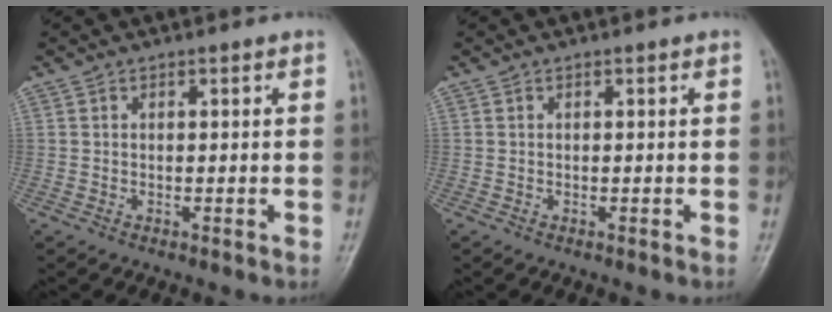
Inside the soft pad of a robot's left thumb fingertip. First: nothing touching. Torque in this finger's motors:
{"motor_torque": [-0.01, 0.01, 0.00, 0.00, 0.00]}